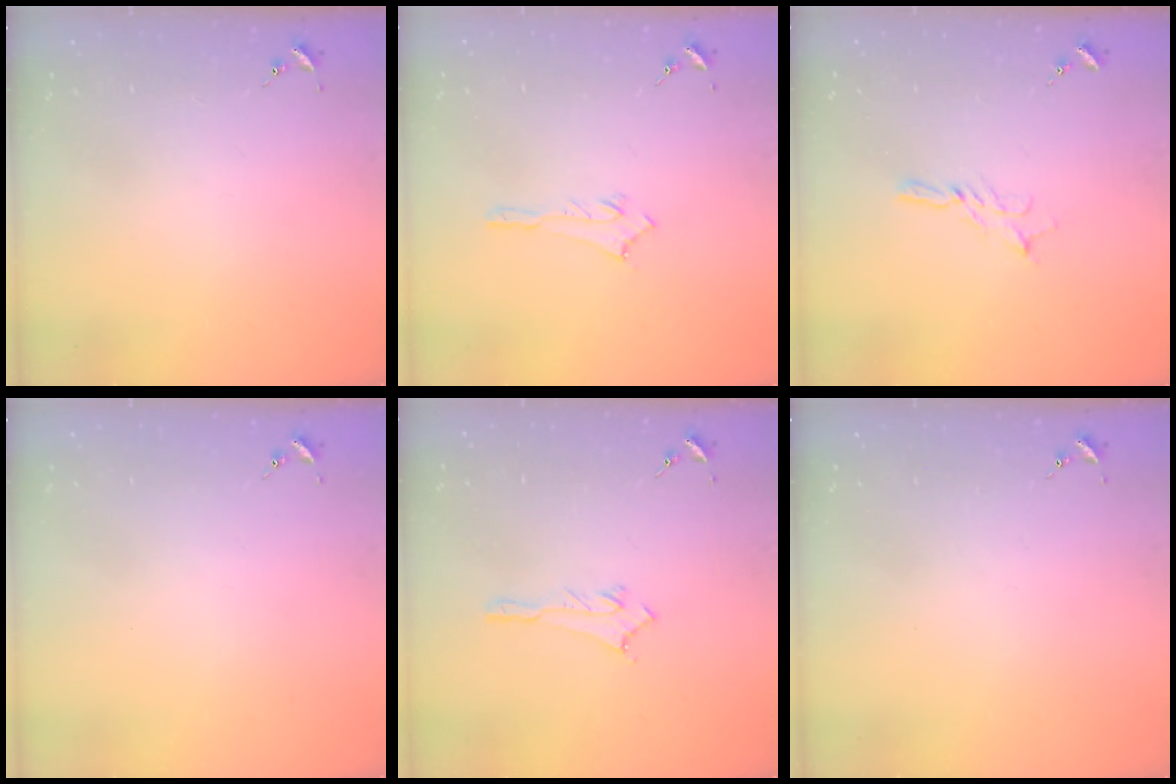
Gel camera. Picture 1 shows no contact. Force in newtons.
{"total": 2.9, "press": 2.9, "slide": 0.2}
{"total": 5.6, "press": 5.6, "slide": 0.2}
{"total": 0.0}
{"total": 2.9, "press": 2.9, "slide": 0.3}
{"total": 0.0}